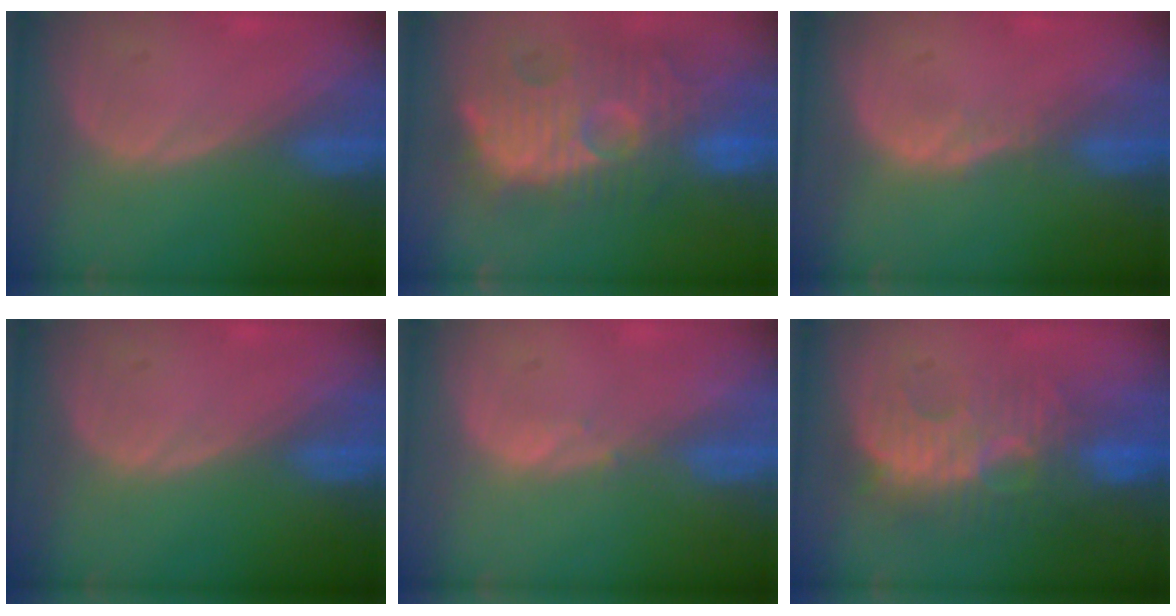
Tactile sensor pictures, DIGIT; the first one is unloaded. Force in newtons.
{"total": 13.1, "press": 12.3, "slide": 4.4}
{"total": 1.1, "press": 1.1, "slide": 0.1}
{"total": 0.0}
{"total": 0.6, "press": 0.6, "slide": 0.1}
{"total": 9.1, "press": 8.9, "slide": 1.8}